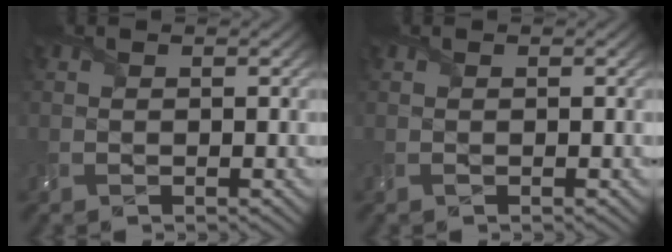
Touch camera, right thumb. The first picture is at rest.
{"total": 0.0}